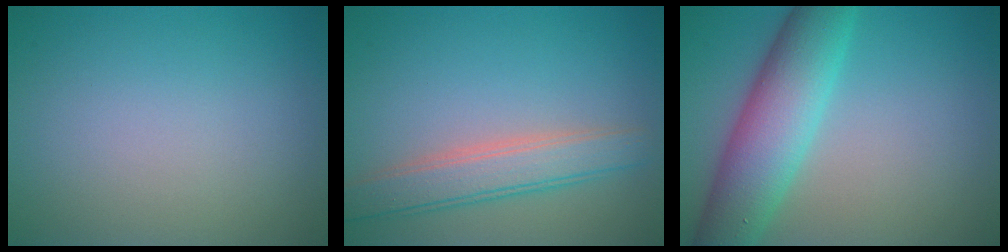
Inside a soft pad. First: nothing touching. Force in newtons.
{"total": 4.1, "press": 4.1, "slide": 0.3}
{"total": 7.4, "press": 7.4, "slide": 0.1}